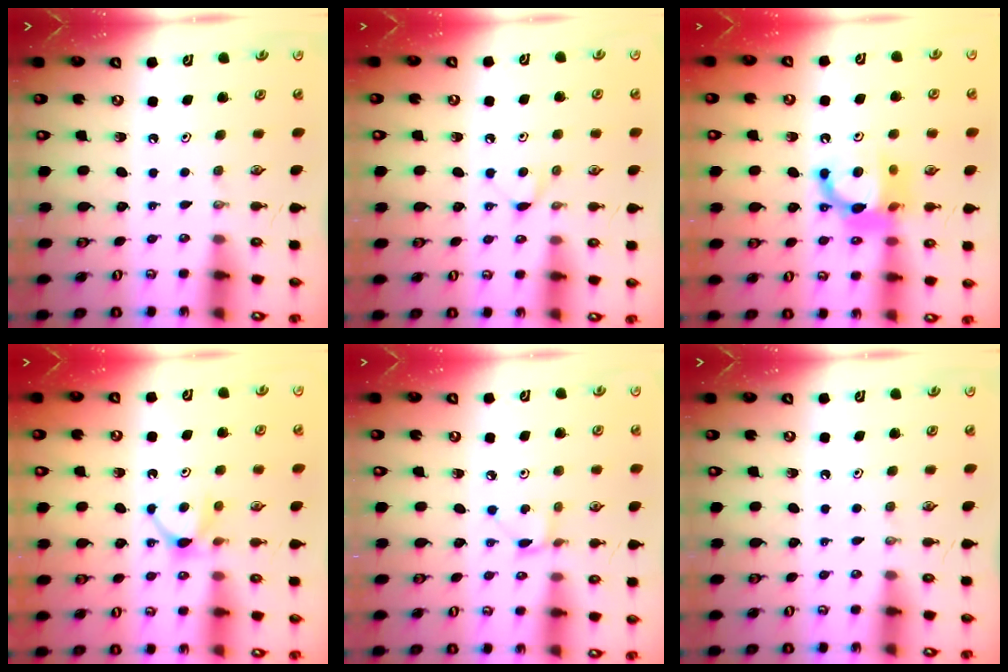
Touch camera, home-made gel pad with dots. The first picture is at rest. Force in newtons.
{"total": 5.9, "press": 5.9, "slide": 0.5}
{"total": 11.1, "press": 11.0, "slide": 1.1}
{"total": 4.6, "press": 4.5, "slide": 0.6}
{"total": 2.8, "press": 2.8, "slide": 0.3}
{"total": 0.0}